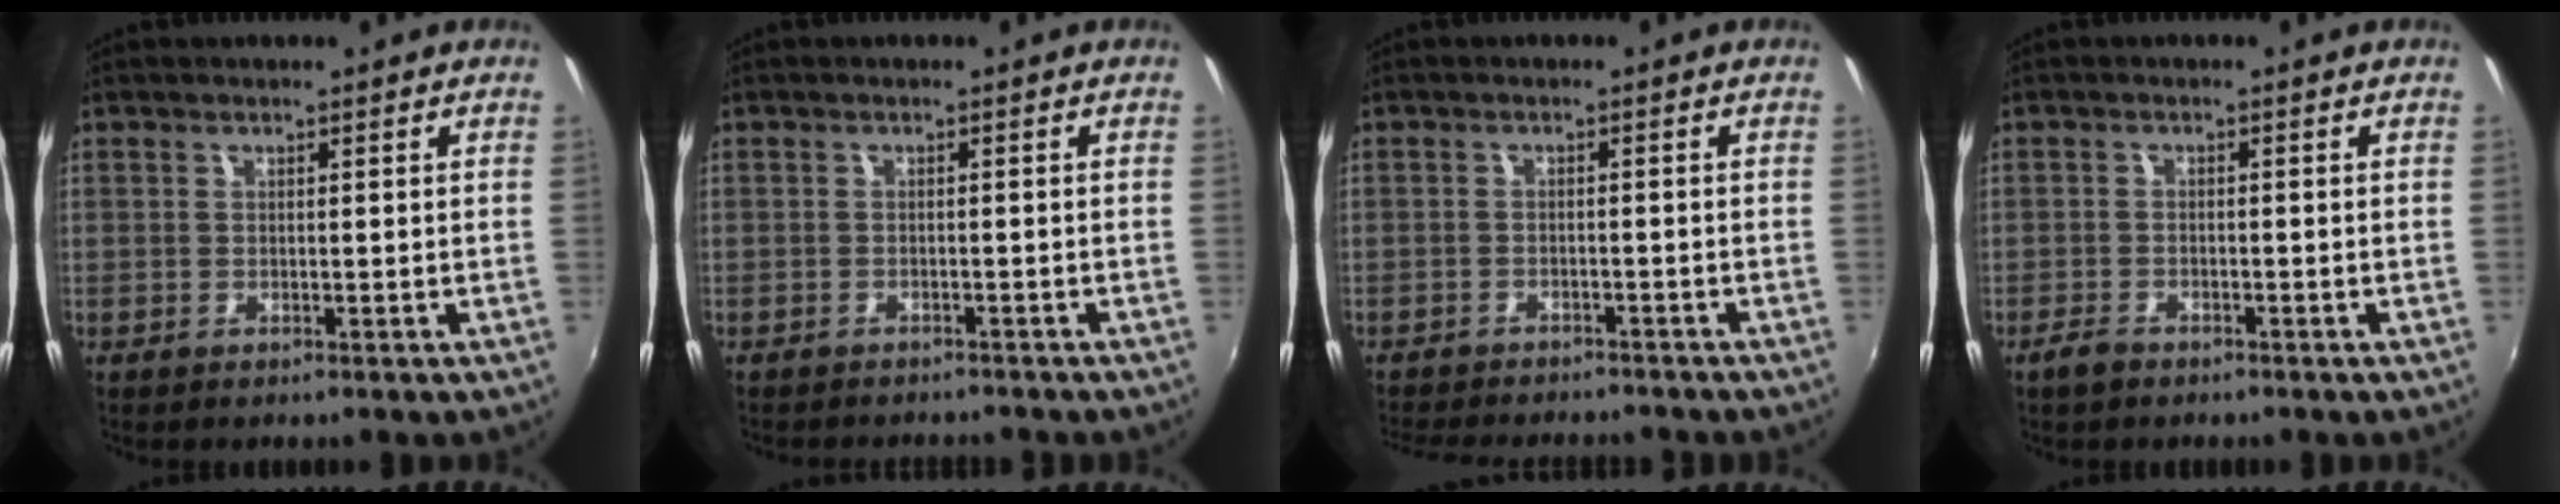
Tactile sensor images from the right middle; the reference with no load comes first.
{"total": 4.4, "force": [-4.0, 1.1, 1.3], "torque": [-0.035, -0.013, -0.057]}
{"total": 10.4, "force": [-9.4, 2.5, 3.8], "torque": [-0.091, -0.018, -0.137]}
{"total": 2.4, "force": [-2.0, 1.0, 1.0], "torque": [-0.029, -0.001, -0.038]}